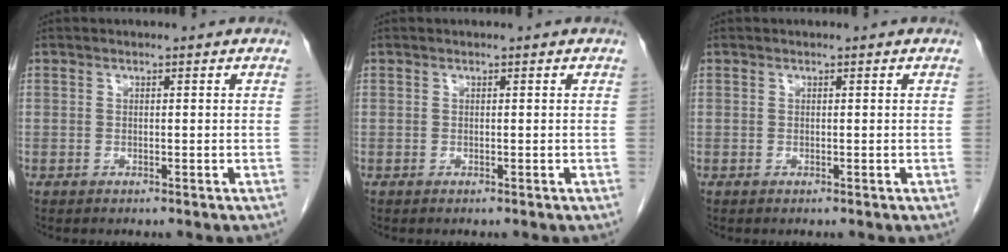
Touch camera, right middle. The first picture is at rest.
{"total": 0.0}
{"total": 0.0}